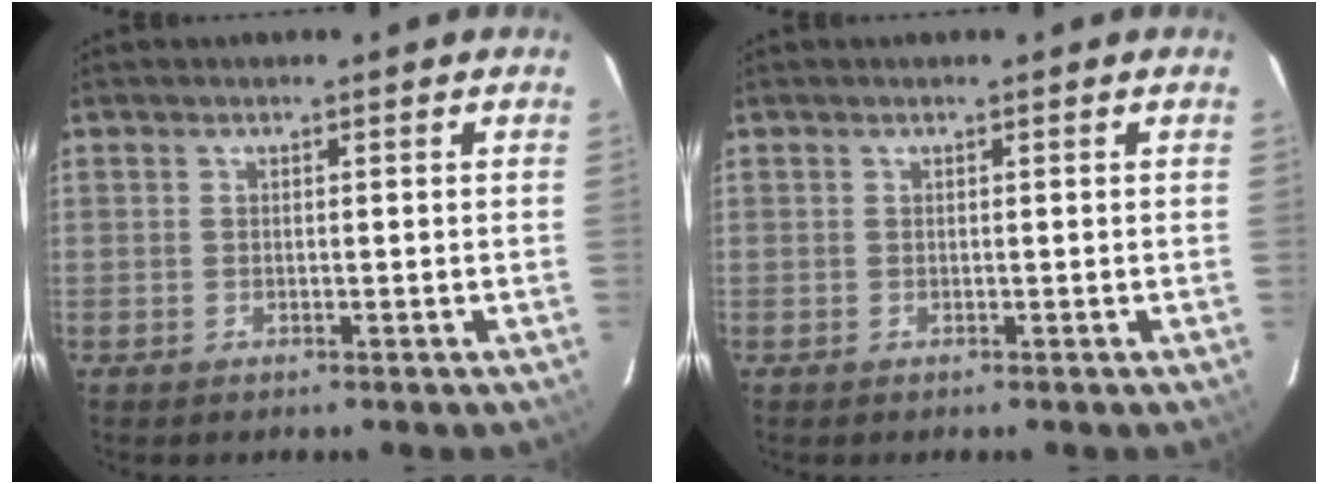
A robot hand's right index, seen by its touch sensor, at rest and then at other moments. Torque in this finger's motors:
{"motor_torque": [0.00, 0.00, 0.02, 0.00]}